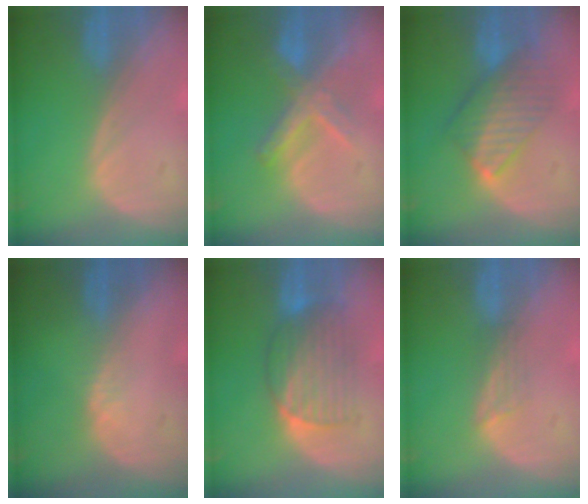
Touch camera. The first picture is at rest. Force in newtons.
{"total": 6.9, "press": 6.1, "slide": 3.2}
{"total": 7.5, "press": 7.1, "slide": 2.3}
{"total": 1.2, "press": 0.9, "slide": 0.8}
{"total": 6.8, "press": 6.7, "slide": 0.9}
{"total": 2.0, "press": 1.6, "slide": 1.3}